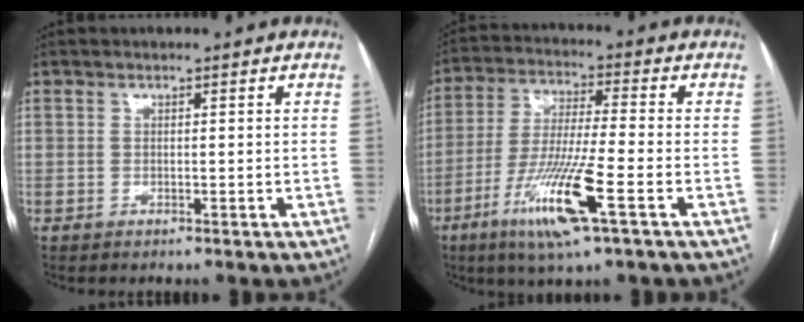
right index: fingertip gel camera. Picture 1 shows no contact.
{"total": 12.9, "force": [-5.7, 0.4, 11.6], "torque": [-0.236, -0.022, -0.104]}